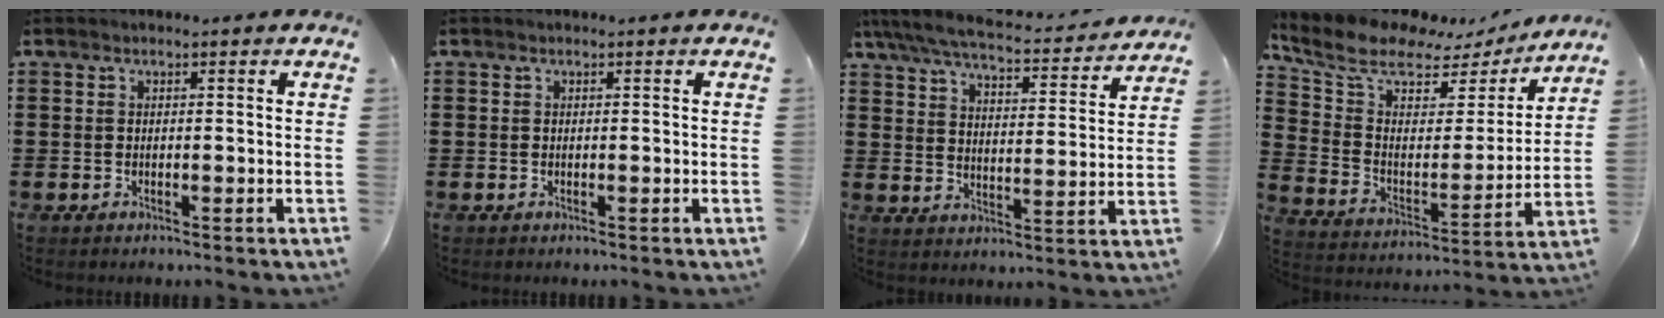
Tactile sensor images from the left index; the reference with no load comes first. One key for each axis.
{"total": 0.0}
{"total": 6.7, "fx": 6.1, "fy": 0.6, "fz": 2.8, "tx": -0.082, "ty": -0.038, "tz": 0.103}
{"total": 9.7, "fx": 7.9, "fy": 4.1, "fz": 3.9, "tx": -0.110, "ty": -0.044, "tz": 0.135}